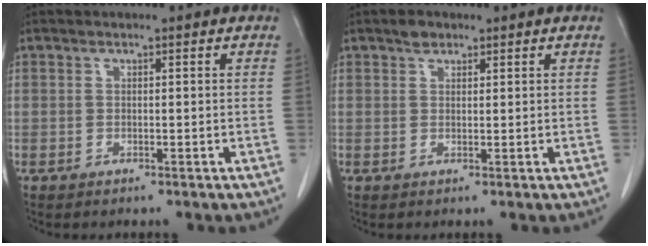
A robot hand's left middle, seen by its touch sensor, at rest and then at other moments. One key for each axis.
{"total": 1.6, "fx": 1.2, "fy": 0.9, "fz": 0.6, "tx": -0.013, "ty": 0.003, "tz": 0.018}